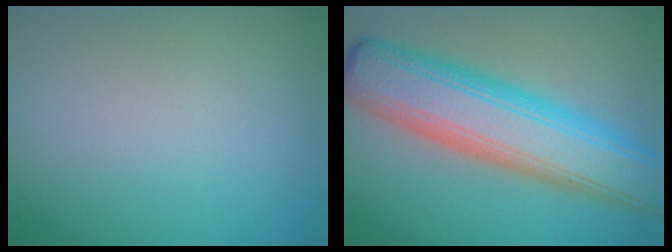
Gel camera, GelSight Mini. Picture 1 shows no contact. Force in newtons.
{"total": 9.6, "press": 9.6, "slide": 0.3}